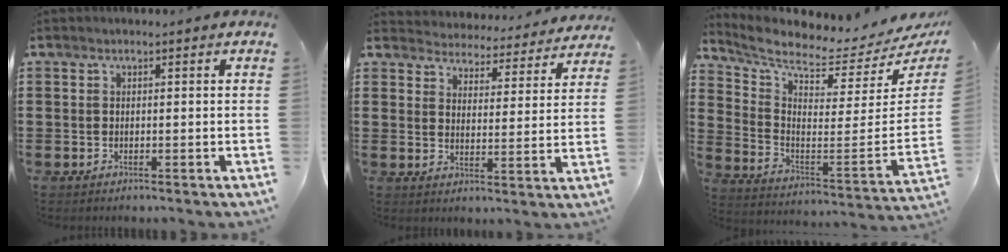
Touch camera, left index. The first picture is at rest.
{"total": 4.4, "force": [4.4, 0.0, -0.5], "torque": [-0.009, -0.045, 0.071]}
{"total": 4.9, "force": [4.3, 0.3, 2.4], "torque": [-0.073, -0.061, 0.066]}